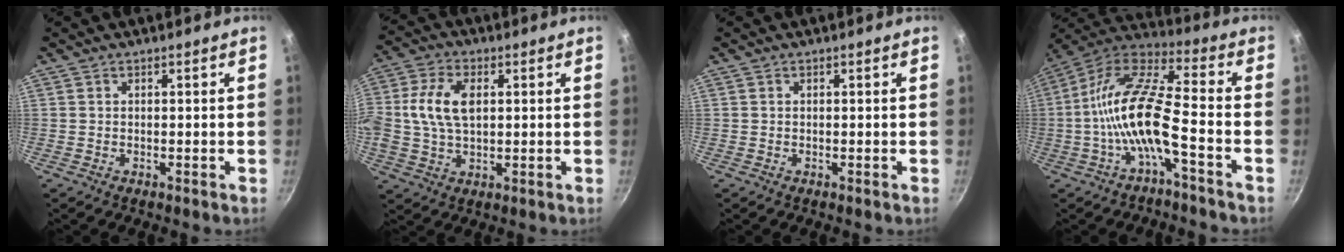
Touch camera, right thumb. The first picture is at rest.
{"total": 10.4, "force": [1.6, 6.3, 8.2], "torque": [-0.156, 0.015, 0.020]}
{"total": 0.0}
{"total": 14.9, "force": [-4.2, 4.0, 13.7], "torque": [-0.271, 0.046, -0.093]}